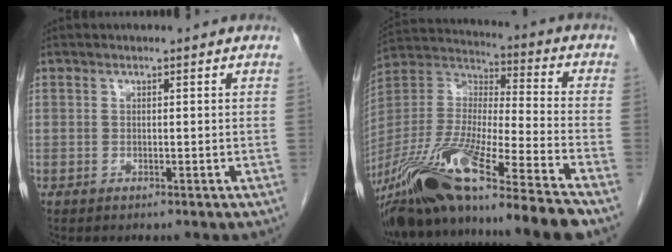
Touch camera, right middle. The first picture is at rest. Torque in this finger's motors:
{"motor_torque": [1.09, -1.04, 0.85, 0.21]}